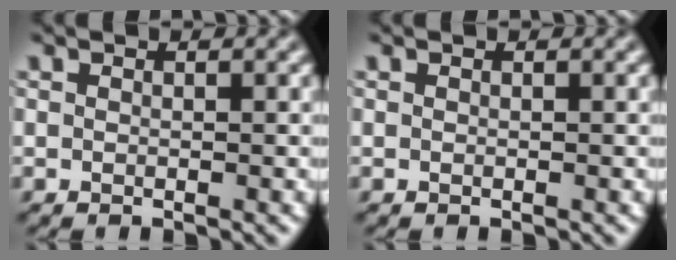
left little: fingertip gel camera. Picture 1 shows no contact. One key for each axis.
{"total": 0.0}